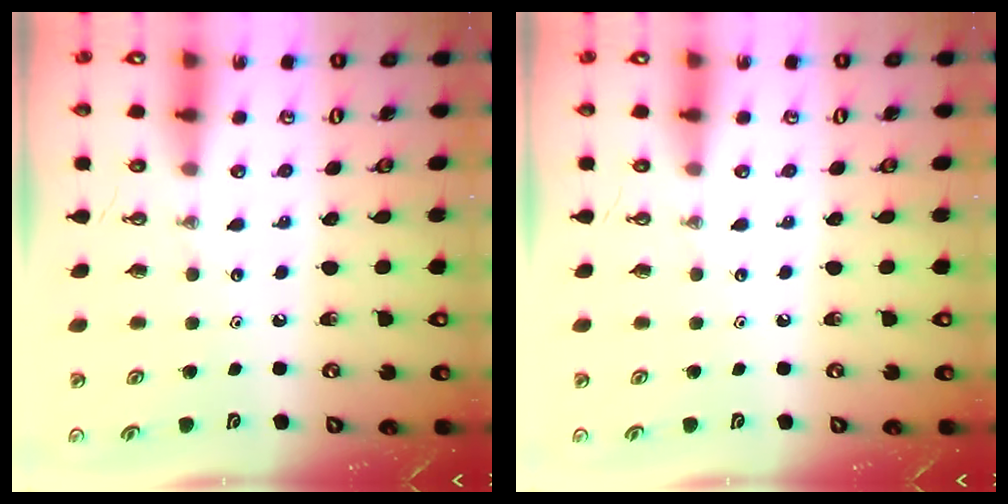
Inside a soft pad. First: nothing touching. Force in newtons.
{"total": 0.0}